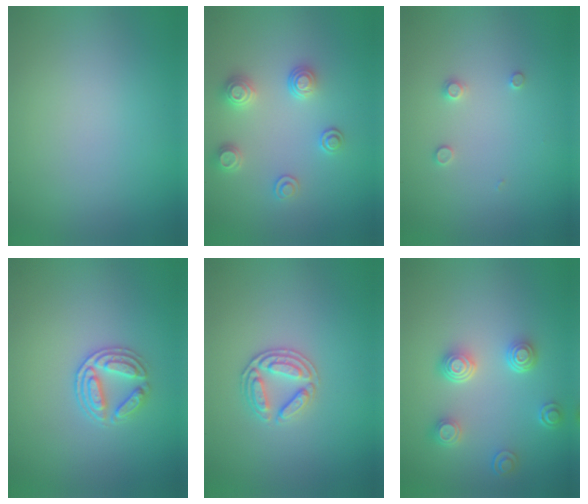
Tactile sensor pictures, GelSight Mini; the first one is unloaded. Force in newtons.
{"total": 2.7, "press": 2.6, "slide": 0.3}
{"total": 1.0, "press": 1.0, "slide": 0.2}
{"total": 3.0, "press": 2.7, "slide": 1.2}
{"total": 2.7, "press": 2.7, "slide": 0.6}
{"total": 4.0, "press": 3.2, "slide": 2.5}